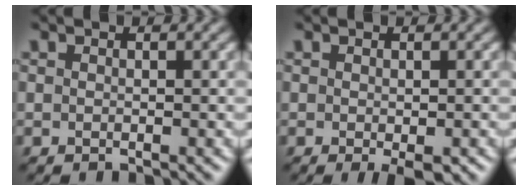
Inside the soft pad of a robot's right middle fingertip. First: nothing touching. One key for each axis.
{"total": 1.9, "fx": -0.8, "fy": 0.5, "fz": 1.6, "tx": -0.025, "ty": -0.007, "tz": -0.010}